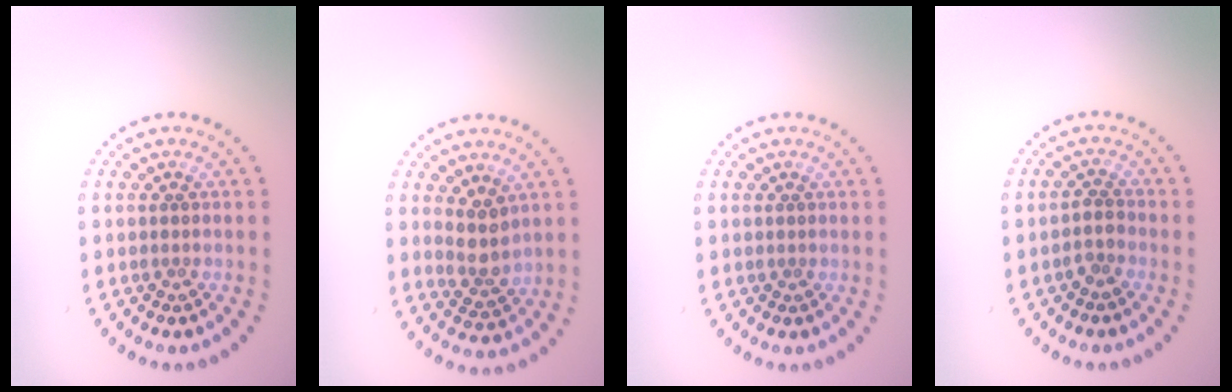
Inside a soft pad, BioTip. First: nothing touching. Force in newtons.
{"total": 2.3, "press": 1.9, "slide": 1.2}
{"total": 0.0}
{"total": 1.3, "press": 1.1, "slide": 0.8}